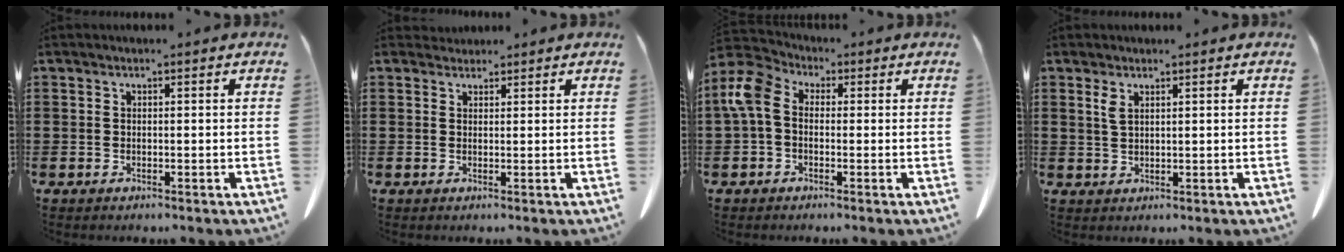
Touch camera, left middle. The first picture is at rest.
{"total": 1.5, "force": [1.4, 0.7, 0.1], "torque": [-0.005, 0.004, 0.027]}
{"total": 6.0, "force": [0.3, 4.0, 4.5], "torque": [-0.134, 0.000, -0.008]}
{"total": 2.0, "force": [1.2, 0.6, 1.5], "torque": [-0.034, 0.003, 0.021]}